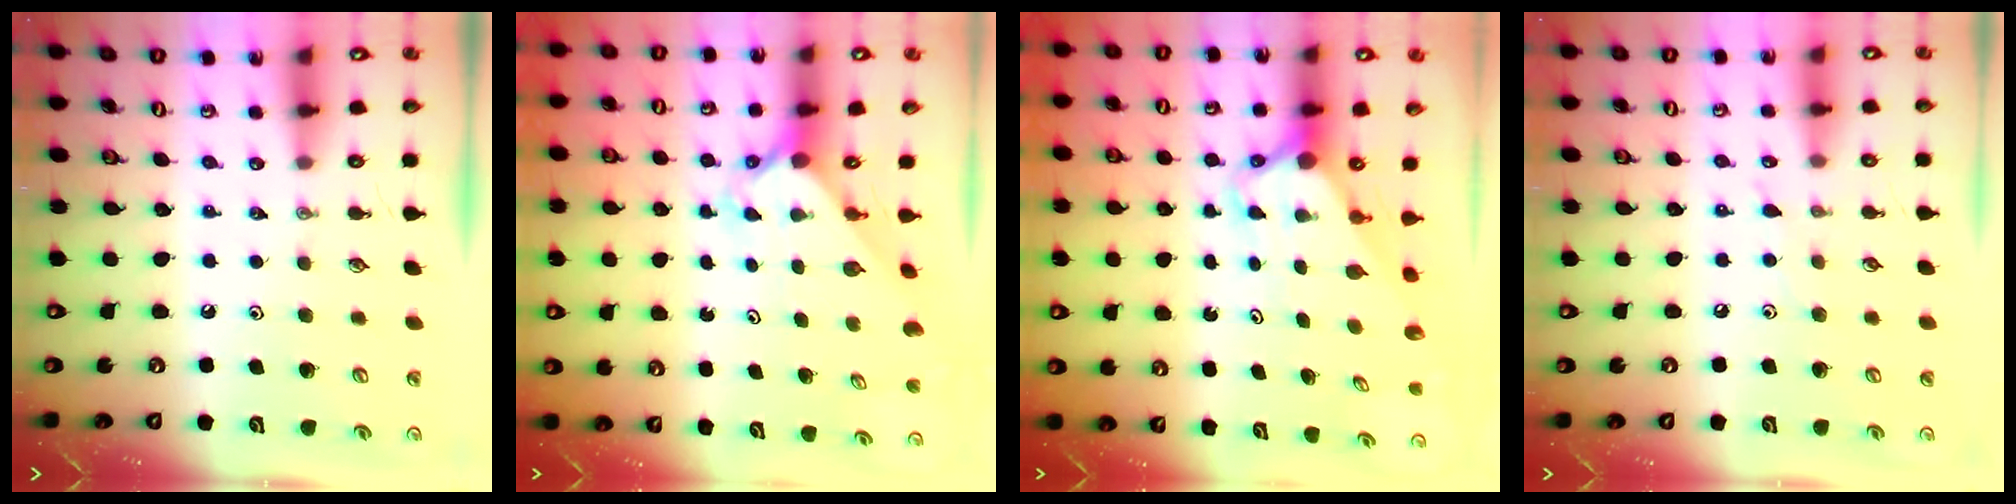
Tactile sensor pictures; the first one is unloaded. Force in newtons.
{"total": 2.4, "press": 2.4, "slide": 0.3}
{"total": 3.8, "press": 3.7, "slide": 0.3}
{"total": 4.3, "press": 4.2, "slide": 0.6}